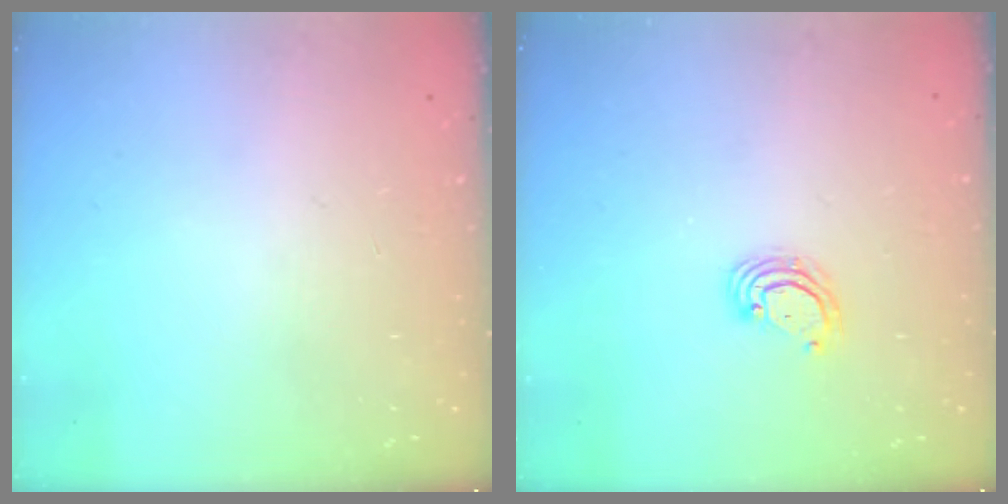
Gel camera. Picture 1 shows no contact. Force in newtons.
{"total": 3.9, "press": 3.8, "slide": 0.4}